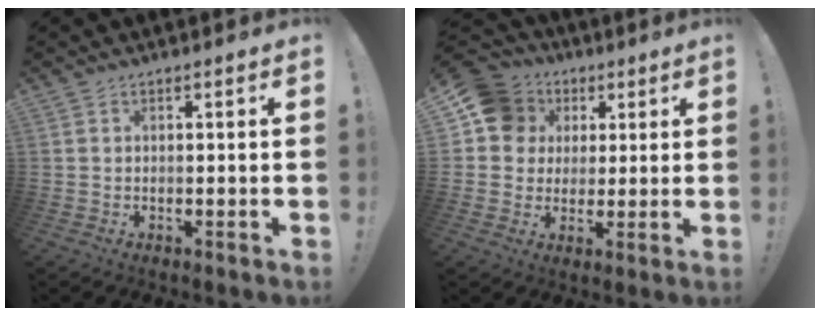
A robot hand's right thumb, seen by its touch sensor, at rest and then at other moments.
{"total": 12.3, "force": [3.7, 11.0, 4.1], "torque": [-0.055, -0.006, 0.078]}